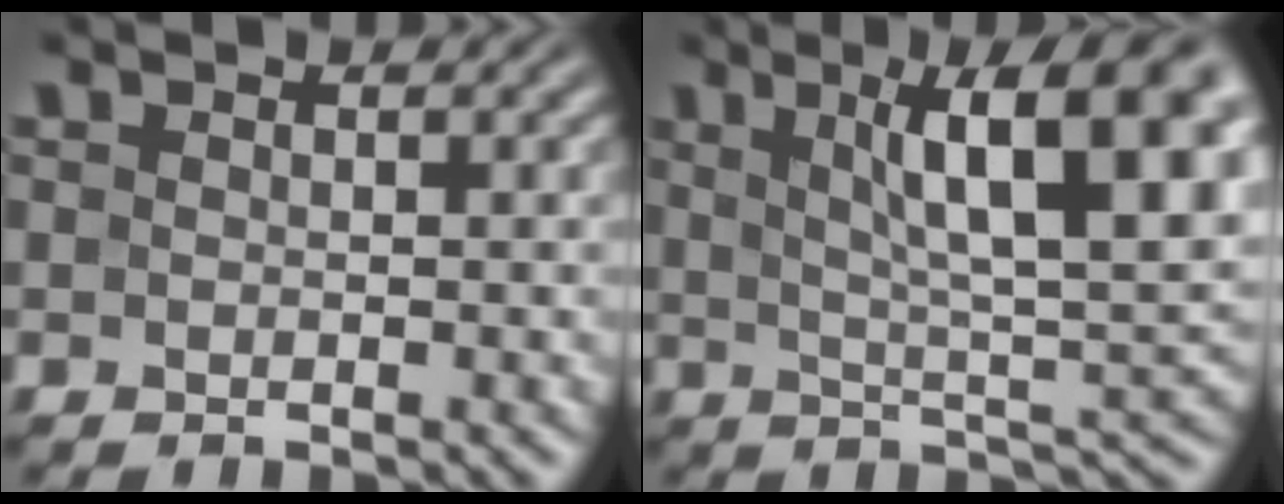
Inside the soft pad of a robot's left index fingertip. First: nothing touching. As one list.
[{"total": 12.6, "force": [4.4, 3.4, 11.4], "torque": [-0.156, 0.006, 0.071]}]